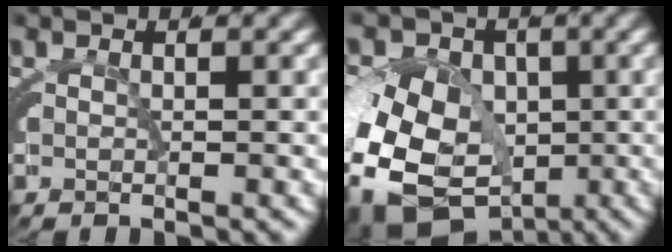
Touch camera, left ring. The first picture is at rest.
{"total": 14.6, "force": [-5.1, 12.1, 6.4], "torque": [-0.154, -0.070, -0.073]}